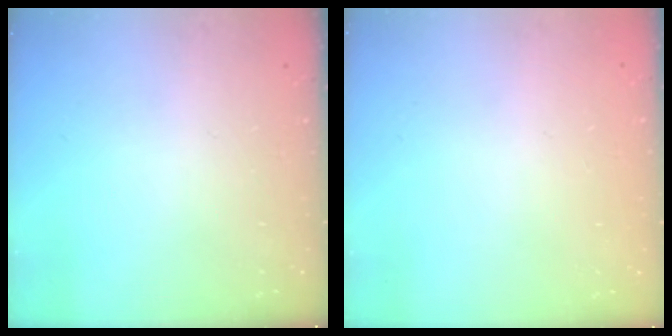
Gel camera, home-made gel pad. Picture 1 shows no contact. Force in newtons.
{"total": 0.0}